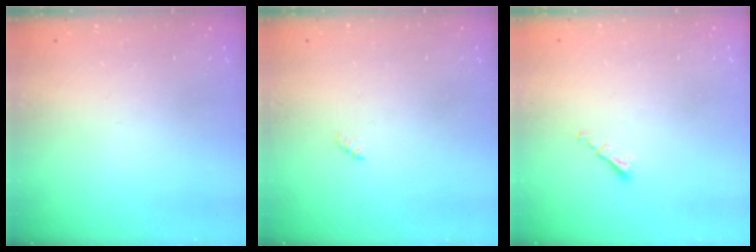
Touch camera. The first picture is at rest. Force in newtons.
{"total": 2.3, "press": 2.2, "slide": 0.5}
{"total": 1.3, "press": 1.2, "slide": 0.6}